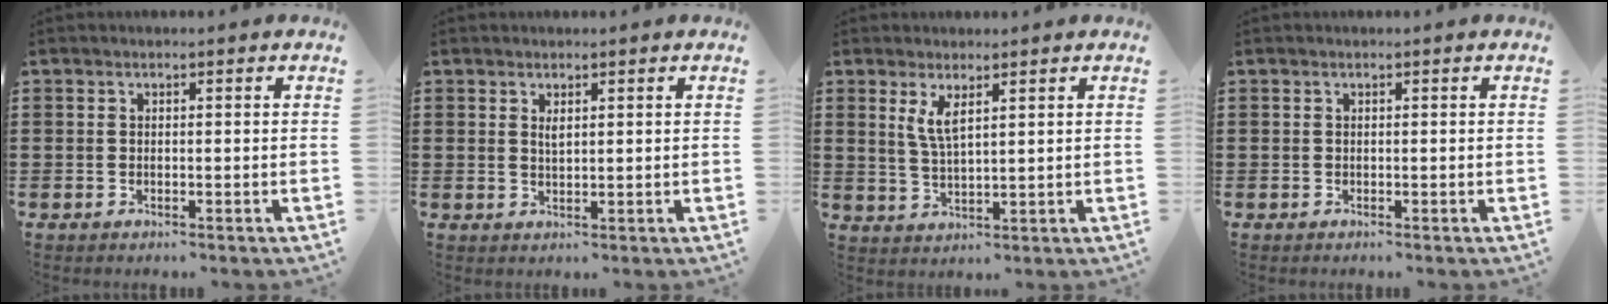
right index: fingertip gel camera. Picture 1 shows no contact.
{"total": 1.2, "force": [0.6, 0.3, 1.0], "torque": [-0.020, 0.002, 0.010]}
{"total": 3.8, "force": [1.9, 1.1, 3.1], "torque": [-0.067, 0.001, 0.033]}
{"total": 0.0}